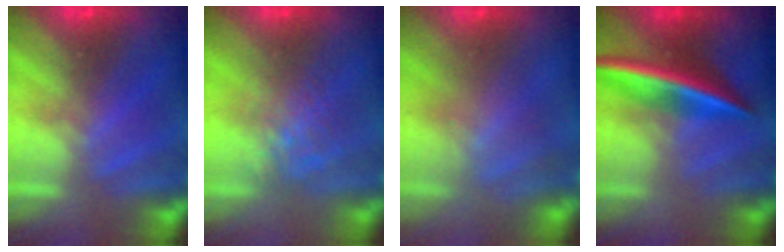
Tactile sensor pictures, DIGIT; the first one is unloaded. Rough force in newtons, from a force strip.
{"total": 4.1}
{"total": 4.6}
{"total": 2.5}